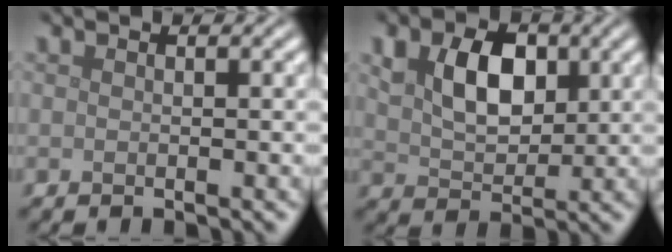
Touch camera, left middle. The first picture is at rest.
{"total": 5.3, "force": [1.6, 3.4, 3.7], "torque": [-0.073, 0.002, 0.028]}